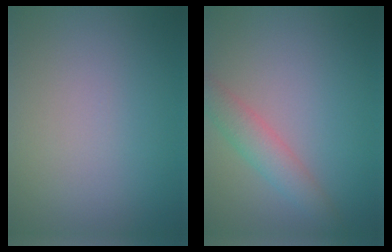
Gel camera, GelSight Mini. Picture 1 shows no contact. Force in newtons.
{"total": 2.9, "press": 2.9, "slide": 0.1}